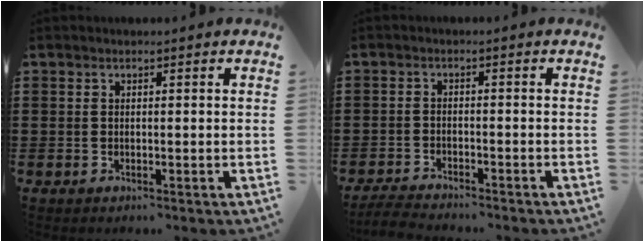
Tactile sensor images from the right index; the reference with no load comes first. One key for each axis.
{"total": 3.3, "fx": -3.3, "fy": 0.1, "fz": 0.4, "tx": -0.022, "ty": -0.005, "tz": -0.072}